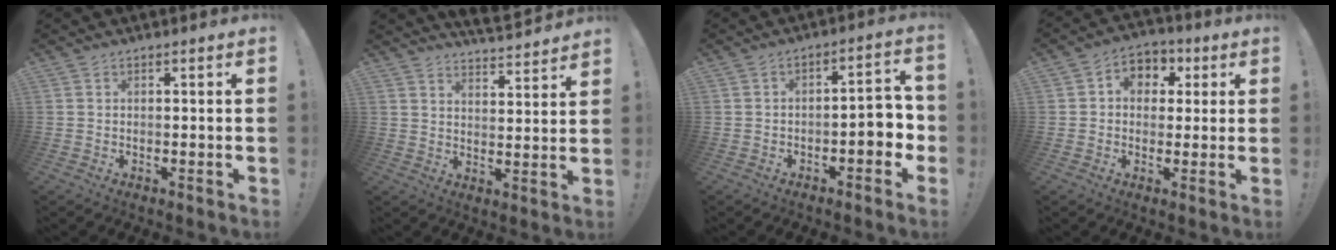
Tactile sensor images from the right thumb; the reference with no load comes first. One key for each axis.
{"total": 5.9, "fx": 5.6, "fy": 1.0, "fz": 1.5, "tx": -0.018, "ty": -0.055, "tz": 0.099}
{"total": 7.8, "fx": -2.3, "fy": 3.5, "fz": 6.6, "tx": -0.073, "ty": 0.006, "tz": -0.039}
{"total": 6.5, "fx": 0.5, "fy": 5.9, "fz": 2.8, "tx": -0.029, "ty": 0.005, "tz": 0.012}